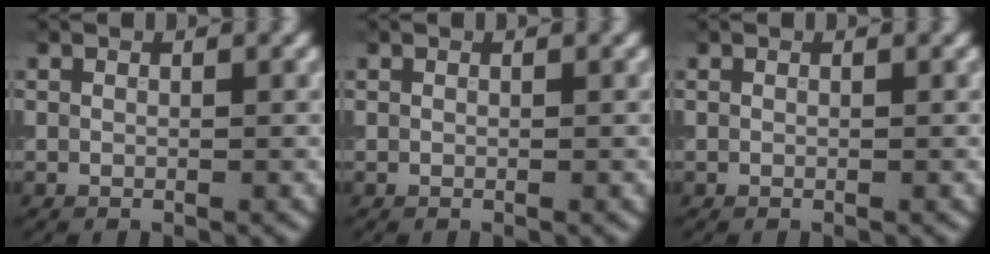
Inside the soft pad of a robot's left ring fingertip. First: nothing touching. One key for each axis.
{"total": 0.0}
{"total": 0.0}